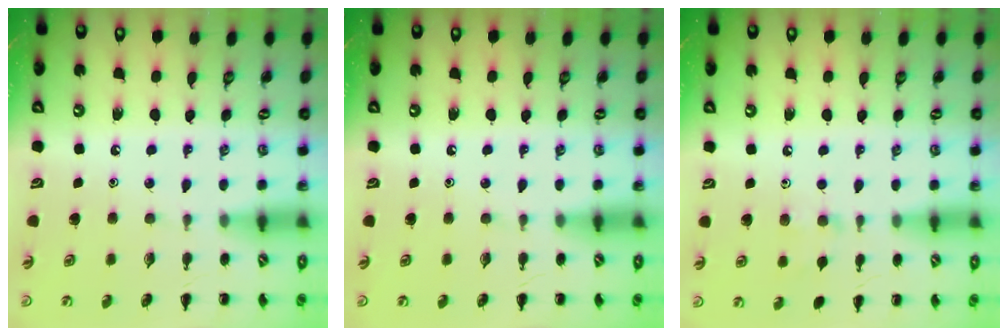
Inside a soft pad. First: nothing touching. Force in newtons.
{"total": 0.0}
{"total": 5.9, "press": 5.7, "slide": 1.7}